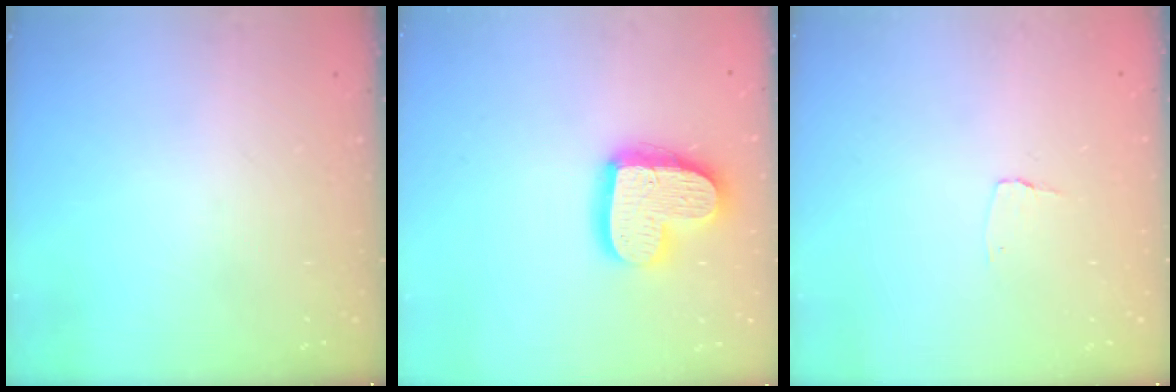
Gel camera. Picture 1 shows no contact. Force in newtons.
{"total": 16.4, "press": 16.4, "slide": 1.0}
{"total": 2.6, "press": 2.6, "slide": 0.2}